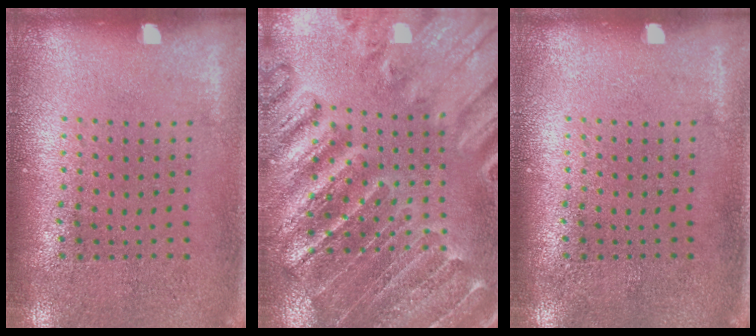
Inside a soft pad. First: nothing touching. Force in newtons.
{"total": 3.0, "press": 2.9, "slide": 0.4}
{"total": 0.0}